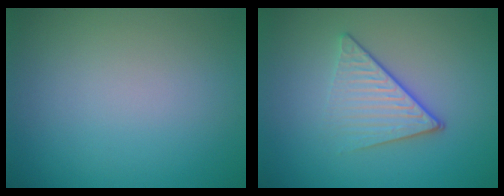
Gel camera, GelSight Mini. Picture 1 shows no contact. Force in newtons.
{"total": 4.2, "press": 2.9, "slide": 3.1}